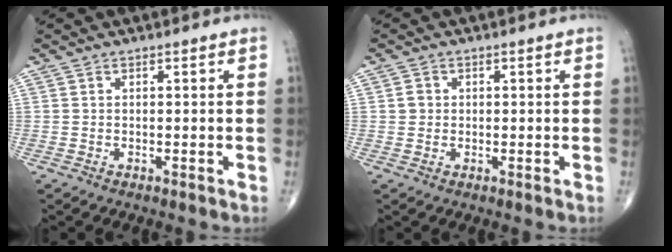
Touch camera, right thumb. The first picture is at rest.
{"total": 1.8, "force": [0.2, 1.7, 0.6], "torque": [-0.002, 0.002, 0.003]}